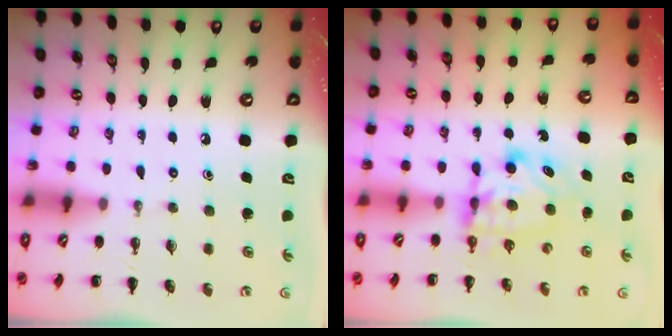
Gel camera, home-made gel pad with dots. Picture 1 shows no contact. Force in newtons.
{"total": 6.0, "press": 6.0, "slide": 0.4}